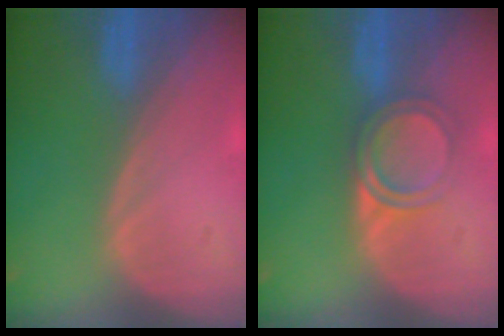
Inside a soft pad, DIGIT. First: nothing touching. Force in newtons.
{"total": 4.1, "press": 4.1, "slide": 0.3}